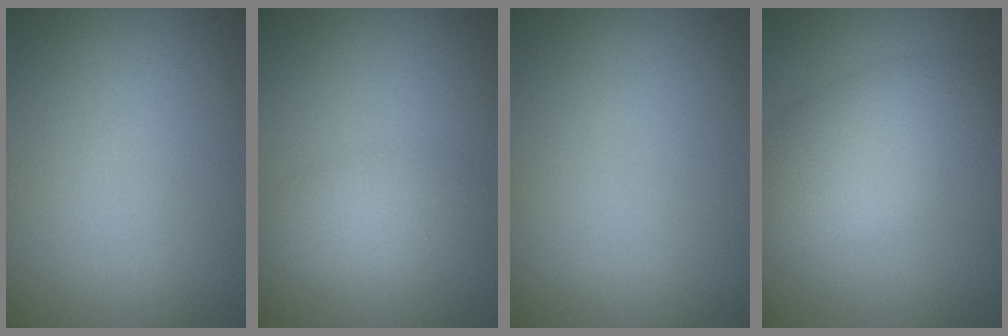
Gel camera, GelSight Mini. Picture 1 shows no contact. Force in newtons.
{"total": 2.2, "press": 2.2, "slide": 0.1}
{"total": 0.0}
{"total": 5.5, "press": 5.5, "slide": 0.1}